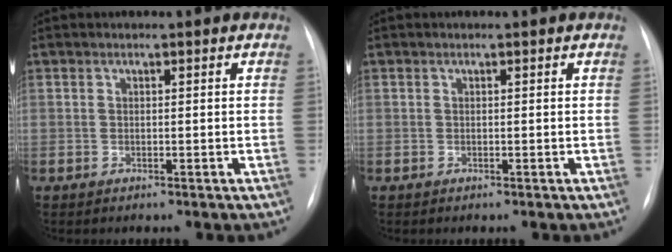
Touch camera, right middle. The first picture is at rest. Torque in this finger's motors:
{"motor_torque": [0.06, -0.67, -0.01, 0.00]}